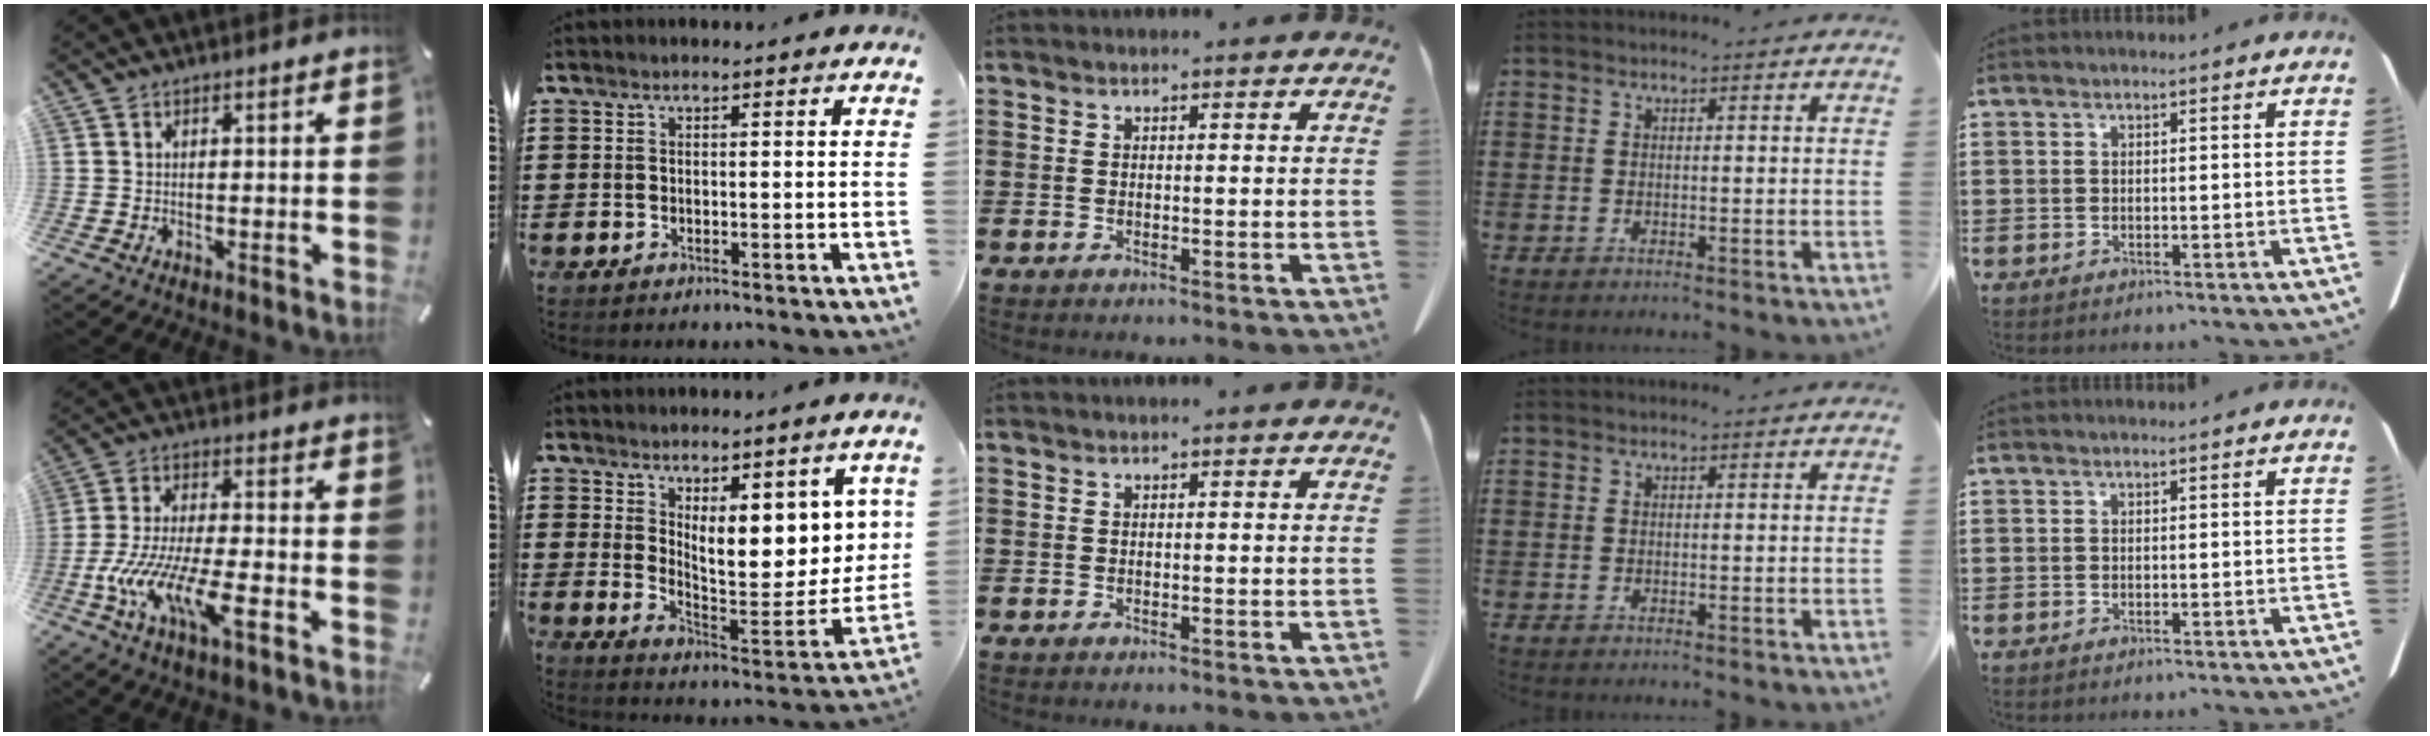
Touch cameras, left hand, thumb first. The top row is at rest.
{"thumb": {"total": 14.4, "force": [-6.6, 4.3, 12.1], "torque": [-0.244, 0.004, -0.113]}, "index": {"total": 7.6, "force": [4.5, 2.6, 5.6], "torque": [-0.095, -0.049, 0.073]}}